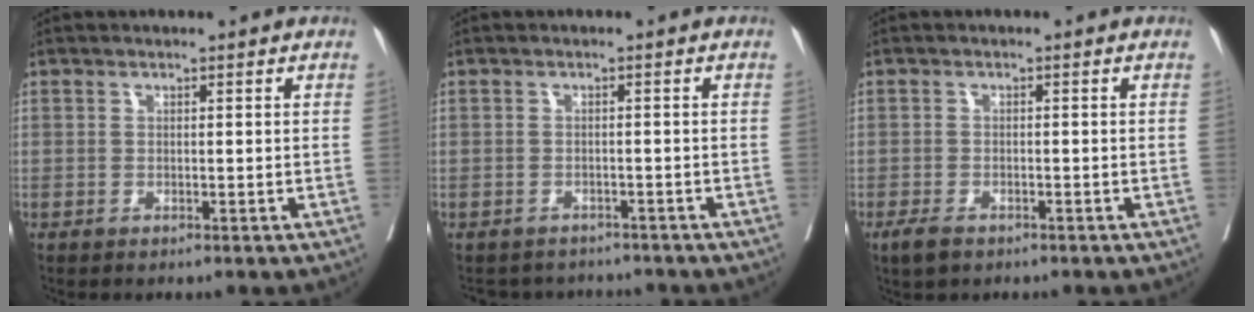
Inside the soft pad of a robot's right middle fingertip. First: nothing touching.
{"total": 5.6, "force": [-5.4, 1.5, -0.2], "torque": [0.010, 0.009, -0.066]}
{"total": 2.5, "force": [-1.7, 1.1, 1.5], "torque": [-0.033, -0.004, -0.024]}